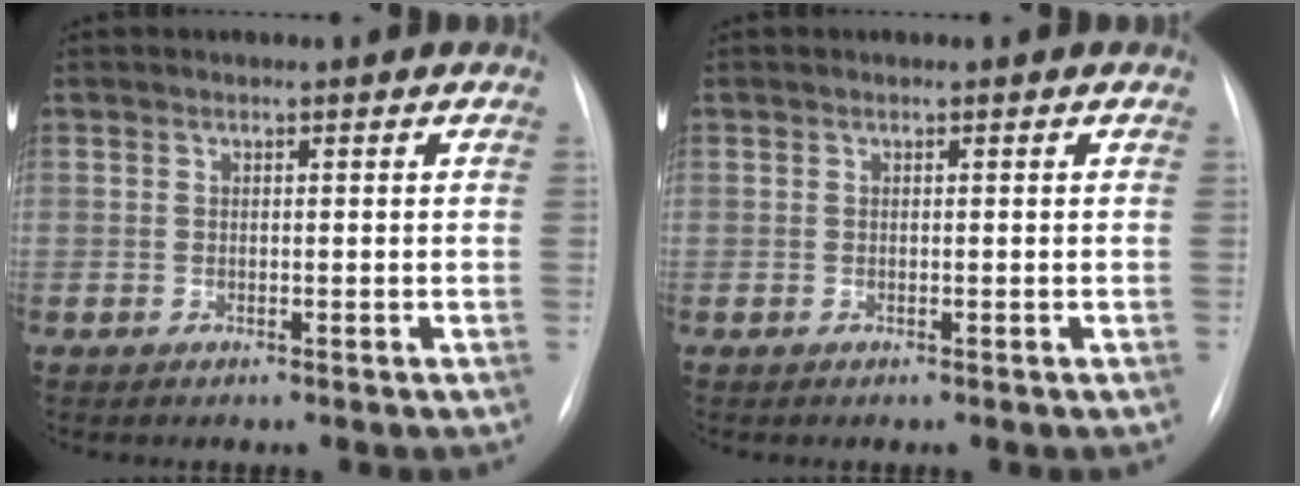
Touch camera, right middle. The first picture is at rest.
{"total": 0.0}